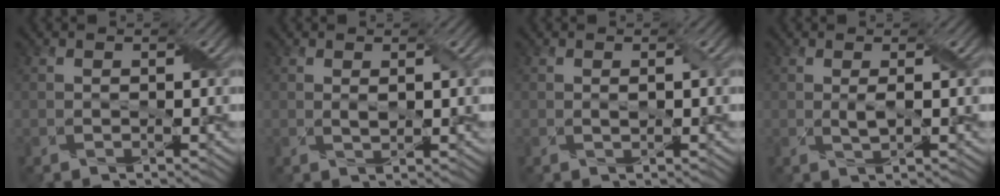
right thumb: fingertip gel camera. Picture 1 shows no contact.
{"total": 1.2, "force": [0.4, 0.3, 1.1], "torque": [-0.026, -0.001, 0.010]}
{"total": 1.0, "force": [0.2, 0.2, 1.0], "torque": [-0.018, 0.001, 0.002]}
{"total": 1.3, "force": [0.3, 0.1, 1.3], "torque": [-0.031, 0.003, 0.007]}